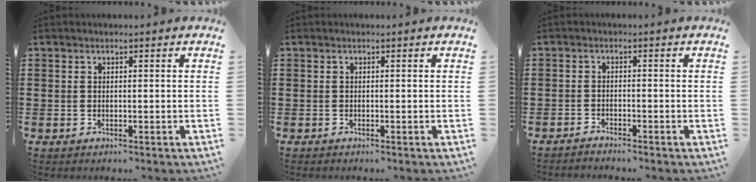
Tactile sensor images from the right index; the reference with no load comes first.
{"total": 0.0}
{"total": 1.5, "force": [-1.5, 0.0, -0.1], "torque": [-0.003, 0.004, -0.031]}